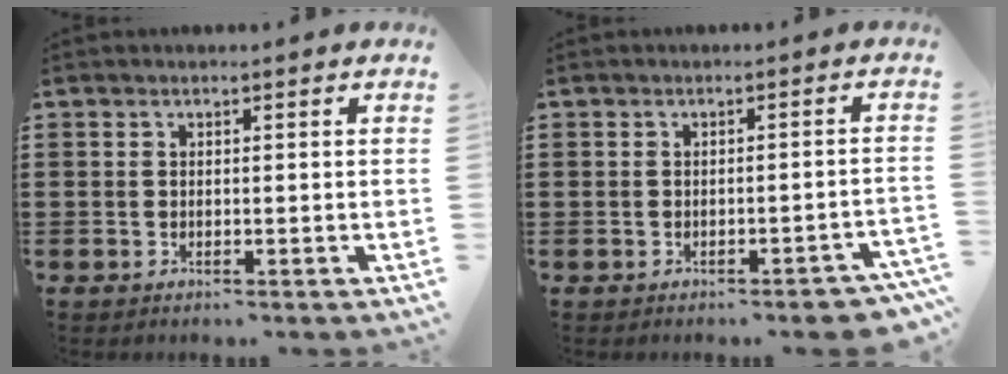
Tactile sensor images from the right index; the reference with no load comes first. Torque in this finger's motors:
{"motor_torque": [-0.40, 0.16, -1.05, -0.21]}